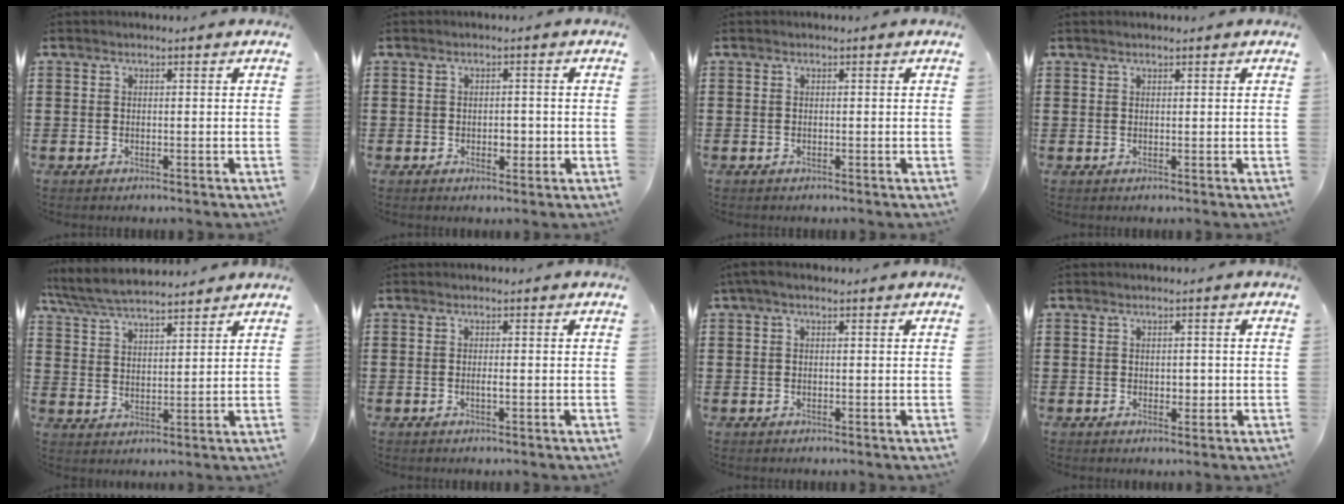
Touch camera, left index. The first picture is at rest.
{"total": 1.7, "force": [-0.2, 1.3, 1.1], "torque": [-0.015, 0.003, -0.008]}
{"total": 0.0}
{"total": 0.7, "force": [0.6, 0.1, 0.4], "torque": [-0.009, 0.001, 0.011]}
{"total": 6.3, "force": [5.9, 0.9, 2.0], "torque": [-0.061, -0.019, 0.106]}
{"total": 0.0}
{"total": 1.4, "force": [0.5, 0.4, 1.2], "torque": [-0.024, 0.003, 0.008]}
{"total": 1.0, "force": [0.3, 0.9, 0.3], "torque": [-0.007, 0.011, 0.003]}